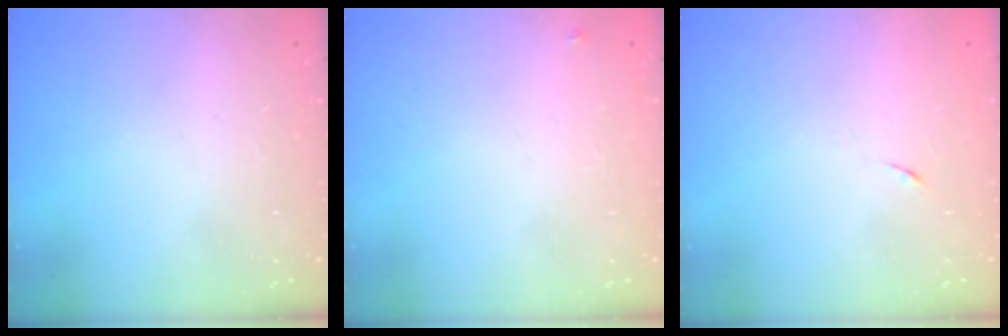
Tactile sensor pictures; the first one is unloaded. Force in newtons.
{"total": 3.1, "press": 3.1, "slide": 0.3}
{"total": 4.0, "press": 3.9, "slide": 0.8}